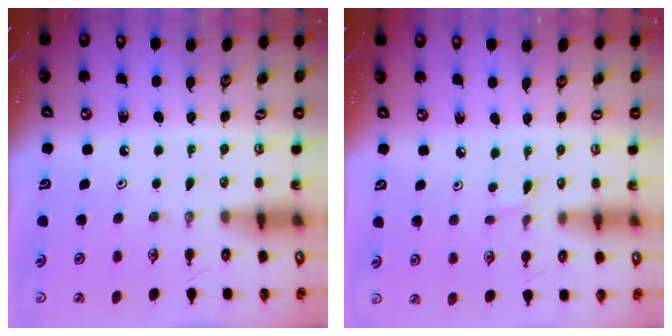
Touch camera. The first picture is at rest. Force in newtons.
{"total": 1.9, "press": 1.9, "slide": 0.2}